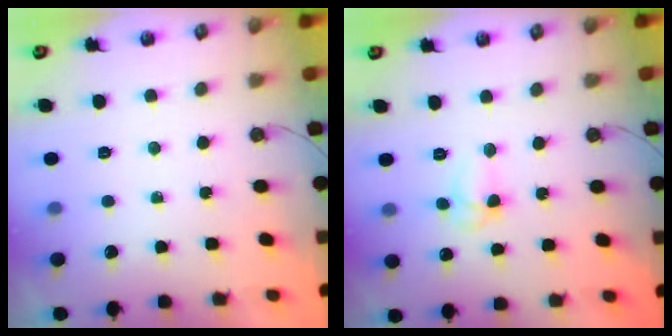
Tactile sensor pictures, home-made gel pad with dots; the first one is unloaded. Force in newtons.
{"total": 4.5, "press": 4.5, "slide": 0.8}